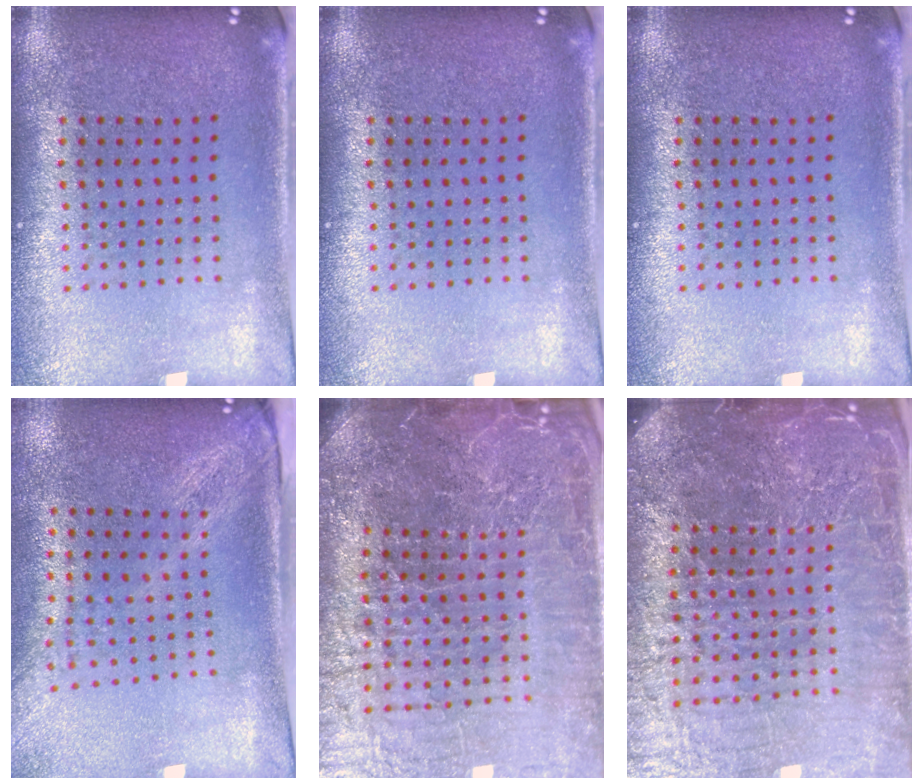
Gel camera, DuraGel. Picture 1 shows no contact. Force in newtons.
{"total": 0.0}
{"total": 0.0}
{"total": 2.0, "press": 1.6, "slide": 1.2}
{"total": 6.2, "press": 5.7, "slide": 2.6}
{"total": 6.6, "press": 5.9, "slide": 3.1}